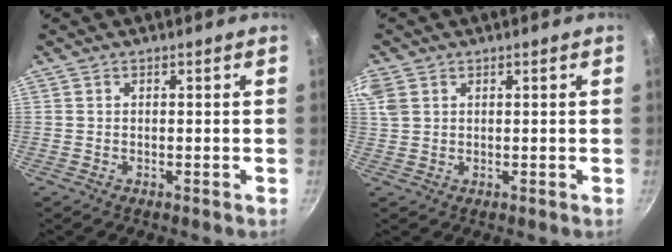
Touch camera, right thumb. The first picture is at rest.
{"total": 5.4, "force": [2.4, 3.8, 3.0], "torque": [-0.064, 0.011, 0.051]}